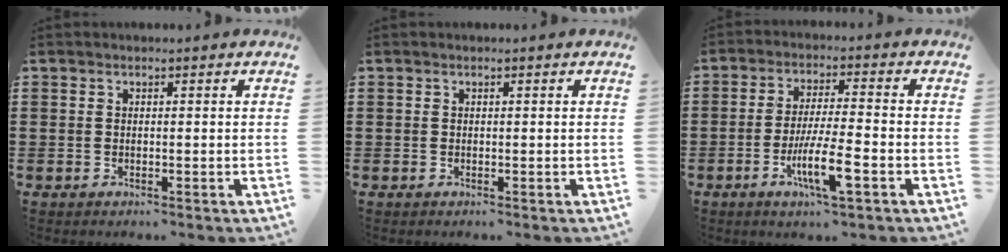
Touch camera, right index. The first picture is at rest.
{"total": 0.0}
{"total": 8.3, "force": [-3.5, 1.2, 7.4], "torque": [-0.144, -0.012, -0.064]}